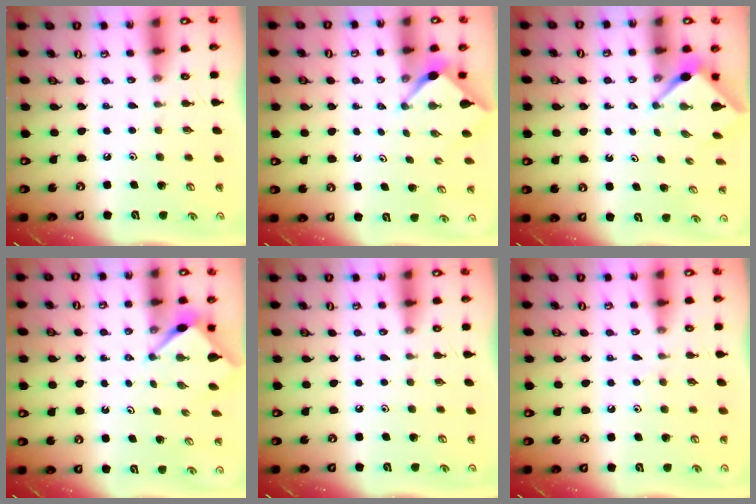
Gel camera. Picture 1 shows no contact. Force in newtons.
{"total": 2.5, "press": 2.5, "slide": 0.3}
{"total": 2.7, "press": 2.7, "slide": 0.1}
{"total": 2.9, "press": 2.9, "slide": 0.3}
{"total": 0.0}
{"total": 5.0, "press": 5.0, "slide": 0.6}